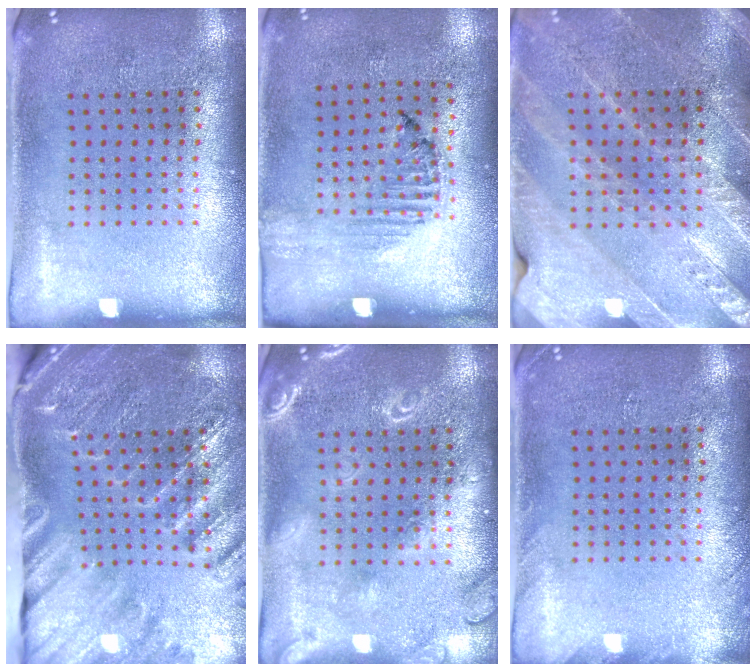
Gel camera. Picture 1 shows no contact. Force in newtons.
{"total": 1.3, "press": 1.2, "slide": 0.4}
{"total": 2.9, "press": 2.7, "slide": 0.9}
{"total": 2.9, "press": 2.9, "slide": 0.5}
{"total": 1.8, "press": 1.8, "slide": 0.2}
{"total": 1.1, "press": 1.1, "slide": 0.1}